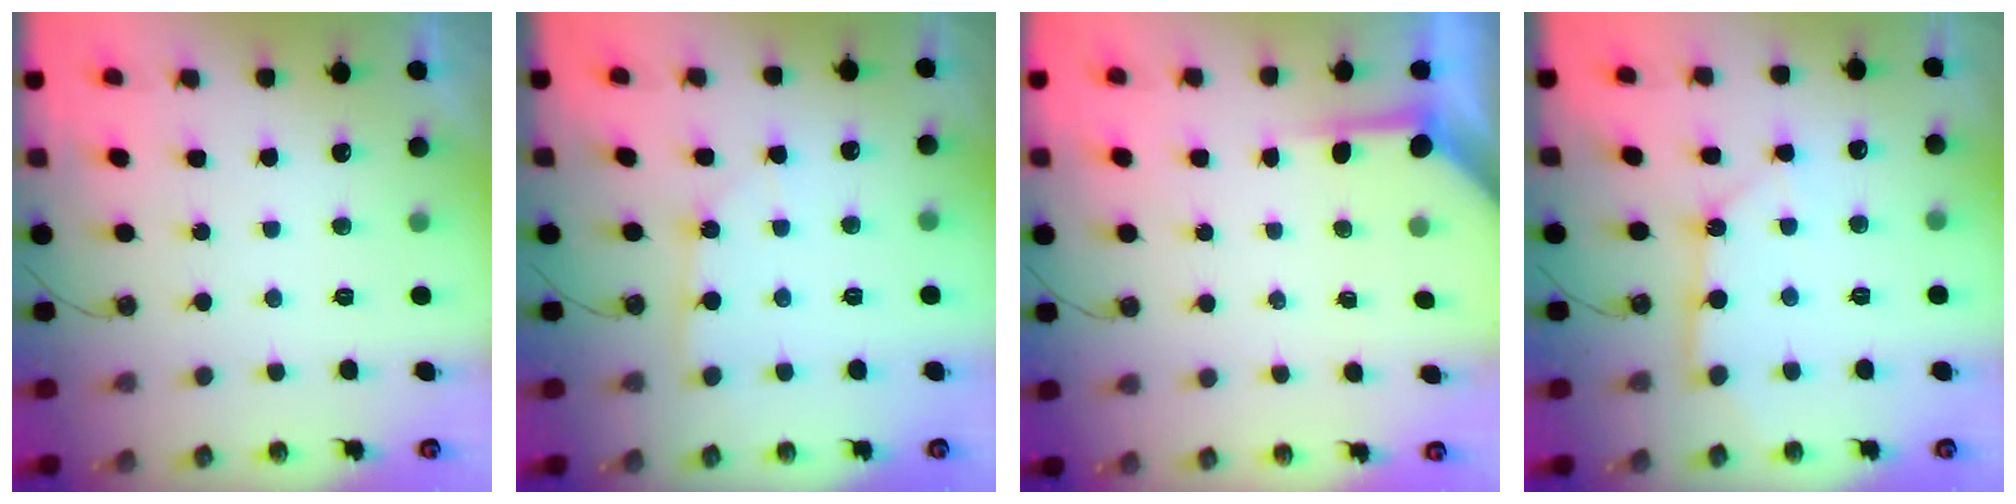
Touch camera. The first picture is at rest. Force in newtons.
{"total": 3.3, "press": 3.3, "slide": 0.3}
{"total": 3.7, "press": 3.6, "slide": 0.4}
{"total": 5.6, "press": 5.6, "slide": 0.4}